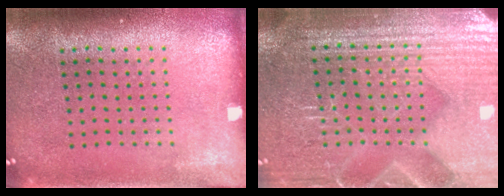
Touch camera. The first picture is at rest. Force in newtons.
{"total": 4.7, "press": 4.5, "slide": 1.1}